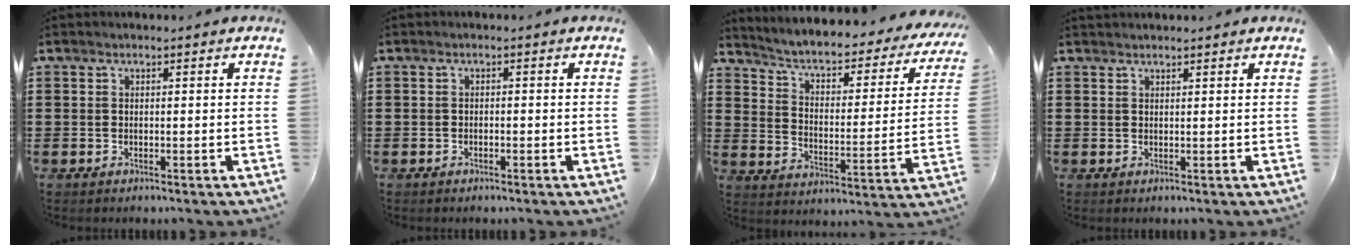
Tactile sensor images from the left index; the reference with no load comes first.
{"total": 0.7, "force": [-0.7, 0.2, 0.1], "torque": [-0.005, -0.001, -0.013]}
{"total": 3.6, "force": [2.9, 0.6, 1.9], "torque": [-0.055, -0.031, 0.038]}
{"total": 0.8, "force": [0.8, 0.1, -0.1], "torque": [-0.001, 0.001, 0.016]}